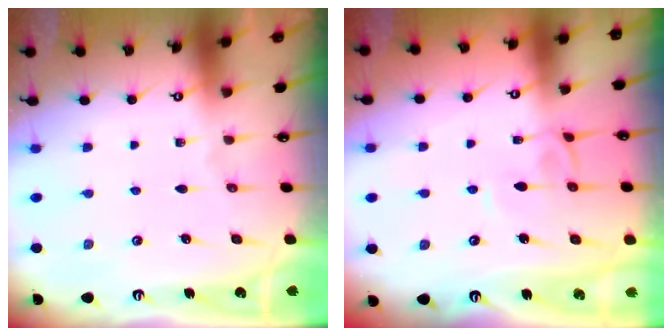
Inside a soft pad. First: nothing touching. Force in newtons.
{"total": 3.2, "press": 3.2, "slide": 0.4}